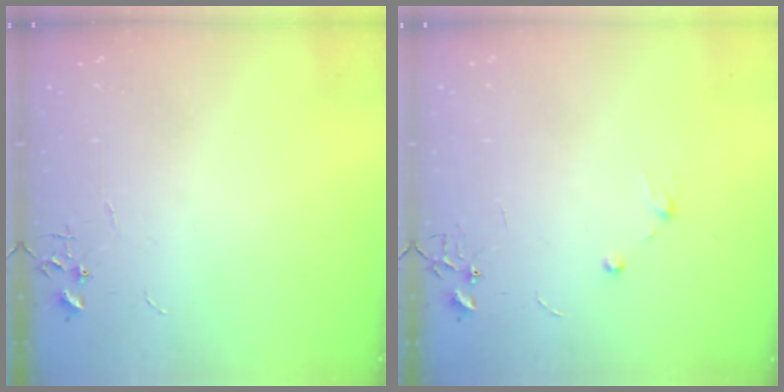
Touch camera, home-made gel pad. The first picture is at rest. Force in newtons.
{"total": 7.3, "press": 7.2, "slide": 1.2}